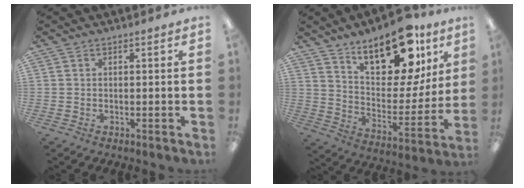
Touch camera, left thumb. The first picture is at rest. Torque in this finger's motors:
{"motor_torque": [0.49, 0.52, 1.71, -1.06, 0.08]}